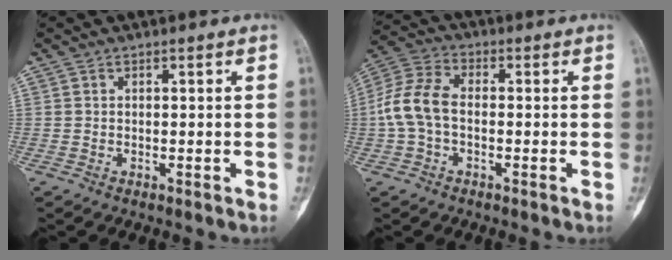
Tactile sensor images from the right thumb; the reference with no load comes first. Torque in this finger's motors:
{"motor_torque": [1.28, 0.68, 0.87, -0.23, 0.08]}